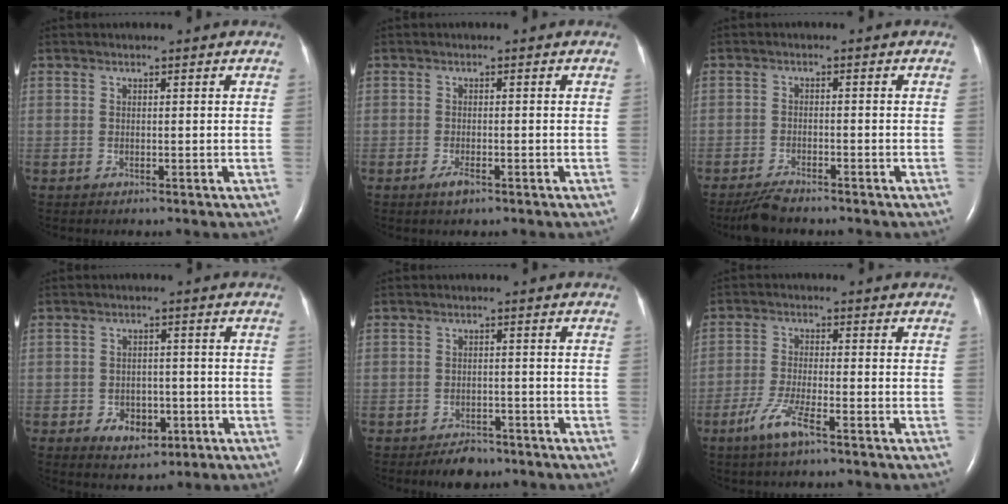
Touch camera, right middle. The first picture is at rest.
{"total": 1.7, "force": [-1.1, 0.4, 1.2], "torque": [-0.030, -0.003, -0.019]}
{"total": 3.9, "force": [-3.5, 0.6, 1.7], "torque": [-0.039, -0.013, -0.064]}
{"total": 5.2, "force": [-2.2, 3.5, 3.2], "torque": [-0.048, 0.007, -0.023]}
{"total": 3.7, "force": [-3.0, 1.7, 1.4], "torque": [-0.026, 0.001, -0.041]}
{"total": 5.4, "force": [-3.4, 0.6, 4.2], "torque": [-0.094, -0.008, -0.067]}